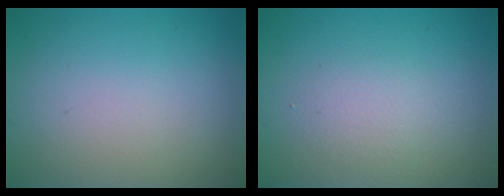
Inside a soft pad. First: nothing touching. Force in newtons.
{"total": 1.8, "press": 1.8, "slide": 0.1}